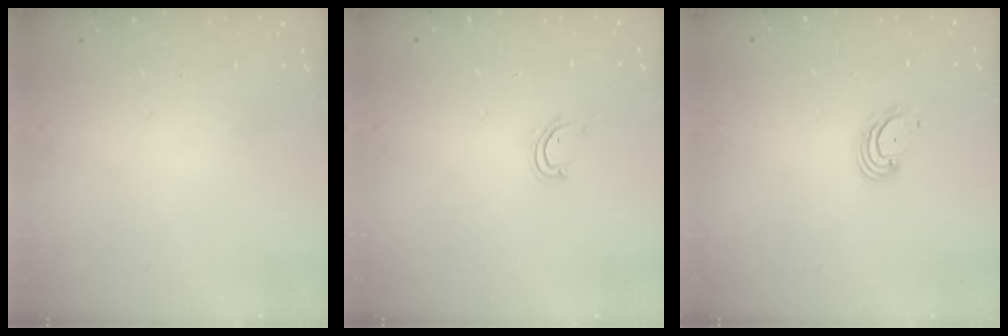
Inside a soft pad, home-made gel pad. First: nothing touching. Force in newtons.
{"total": 3.3, "press": 3.3, "slide": 0.2}
{"total": 3.2, "press": 3.2, "slide": 0.4}